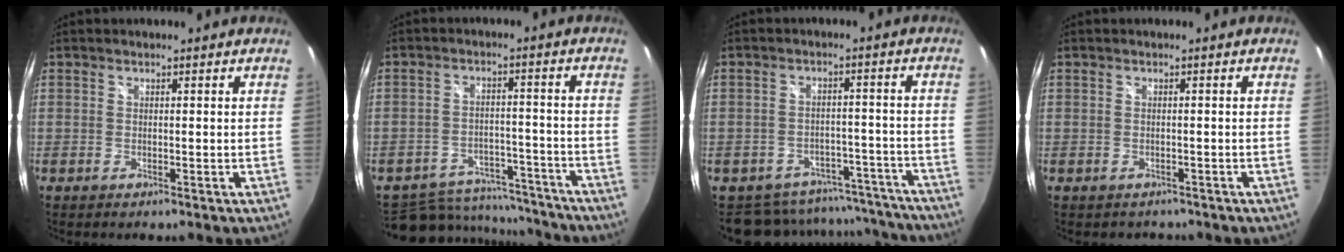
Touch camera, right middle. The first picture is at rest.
{"total": 15.0, "force": [-12.9, 6.7, 3.9], "torque": [-0.095, 0.020, -0.161]}
{"total": 15.0, "force": [-13.3, 6.5, 2.1], "torque": [-0.044, 0.042, -0.160]}
{"total": 2.2, "force": [-1.6, 1.4, 0.4], "torque": [-0.013, -0.007, -0.019]}